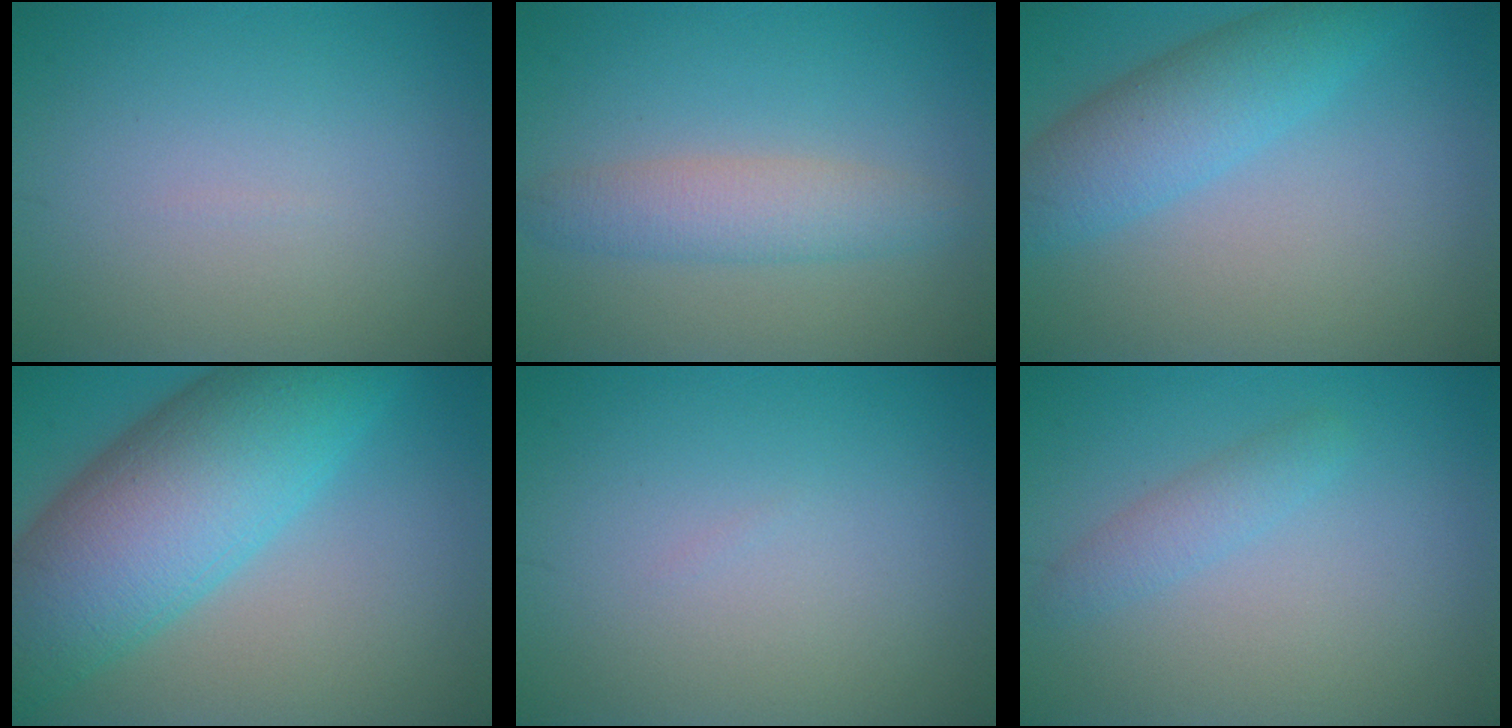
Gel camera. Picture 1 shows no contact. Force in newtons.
{"total": 3.3, "press": 3.3, "slide": 0.1}
{"total": 3.7, "press": 3.7, "slide": 0.1}
{"total": 12.5, "press": 12.5, "slide": 0.3}
{"total": 0.0}
{"total": 1.8, "press": 1.8, "slide": 0.1}